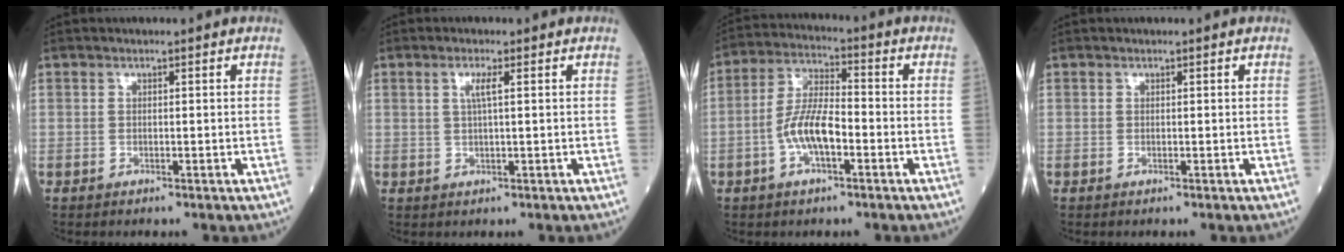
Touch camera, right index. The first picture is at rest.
{"total": 2.2, "force": [0.7, -0.1, 2.1], "torque": [-0.049, 0.001, 0.014]}
{"total": 8.1, "force": [-2.4, 2.5, 7.3], "torque": [-0.153, 0.011, -0.049]}
{"total": 0.0}